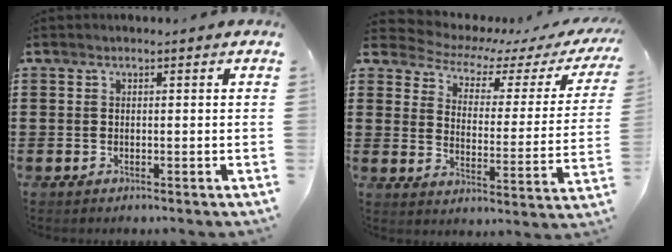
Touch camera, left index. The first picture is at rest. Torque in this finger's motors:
{"motor_torque": [2.14, 0.00, 0.03, -0.11]}